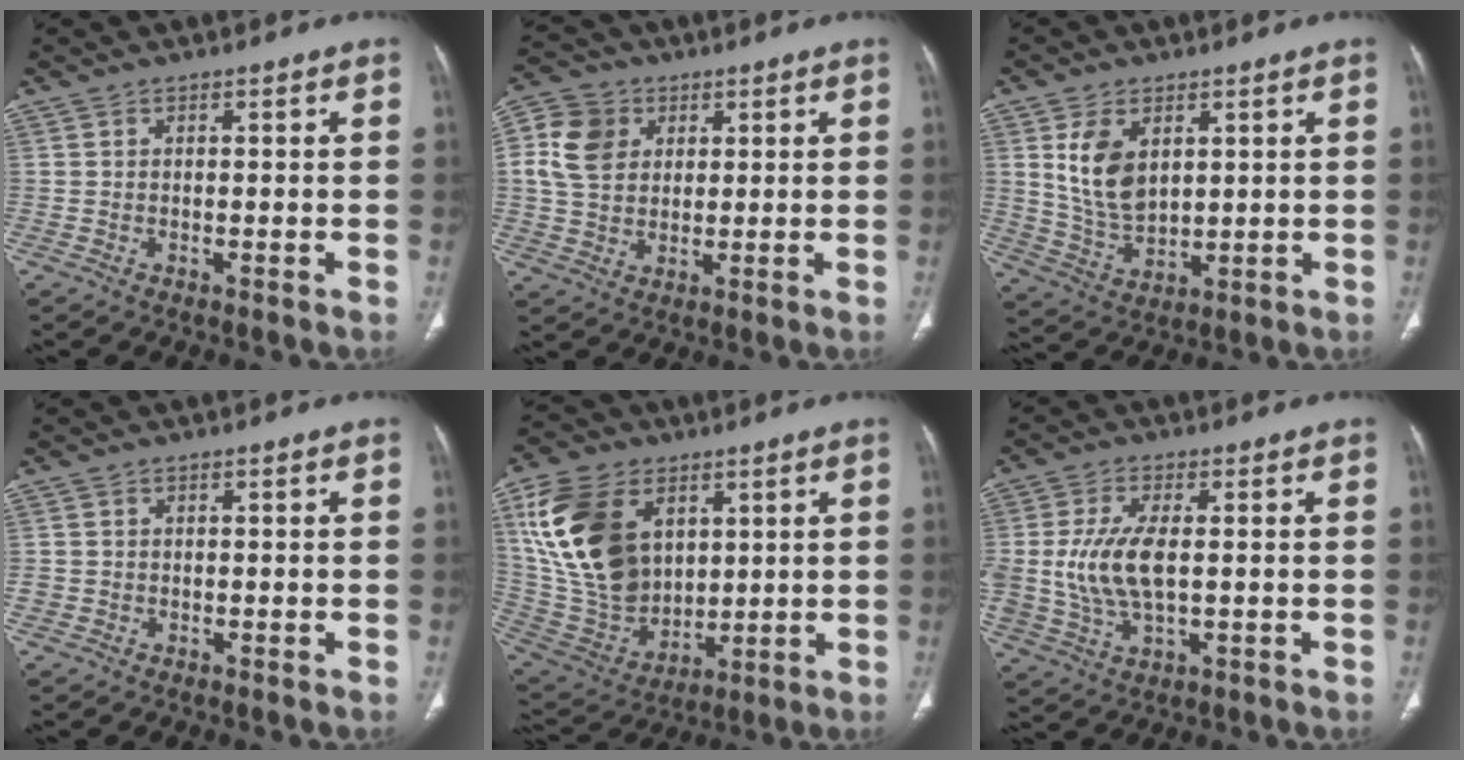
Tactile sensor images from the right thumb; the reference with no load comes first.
{"total": 10.2, "force": [2.7, 8.2, 5.4], "torque": [-0.093, 0.004, 0.048]}
{"total": 10.1, "force": [3.2, 6.3, 7.2], "torque": [-0.120, -0.018, 0.076]}
{"total": 1.6, "force": [-0.2, 1.6, 0.4], "torque": [-0.004, 0.004, -0.002]}
{"total": 21.9, "force": [6.8, 15.0, 14.5], "torque": [-0.269, -0.022, 0.145]}
{"total": 10.5, "force": [0.4, 5.1, 9.1], "torque": [-0.202, -0.004, 0.015]}